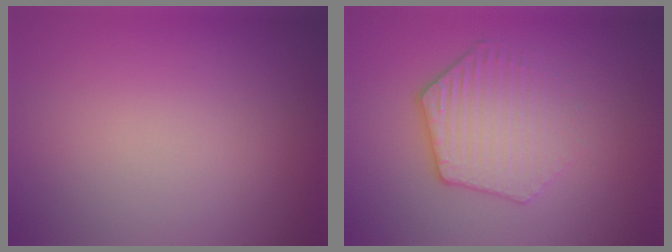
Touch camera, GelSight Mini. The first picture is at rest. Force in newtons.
{"total": 4.1, "press": 3.4, "slide": 2.3}